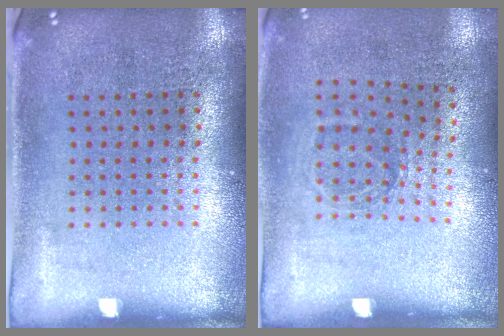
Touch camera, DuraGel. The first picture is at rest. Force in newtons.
{"total": 1.1, "press": 0.8, "slide": 0.7}